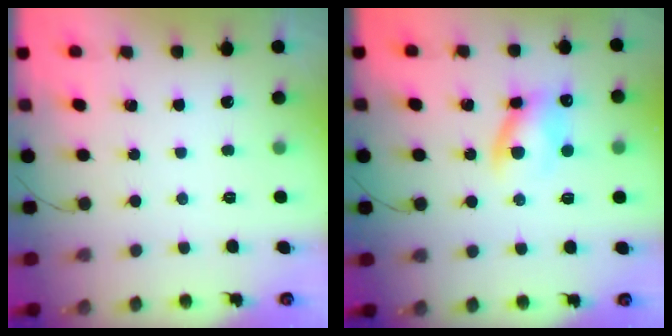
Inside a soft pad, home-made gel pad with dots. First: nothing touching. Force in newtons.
{"total": 9.3, "press": 9.2, "slide": 1.6}